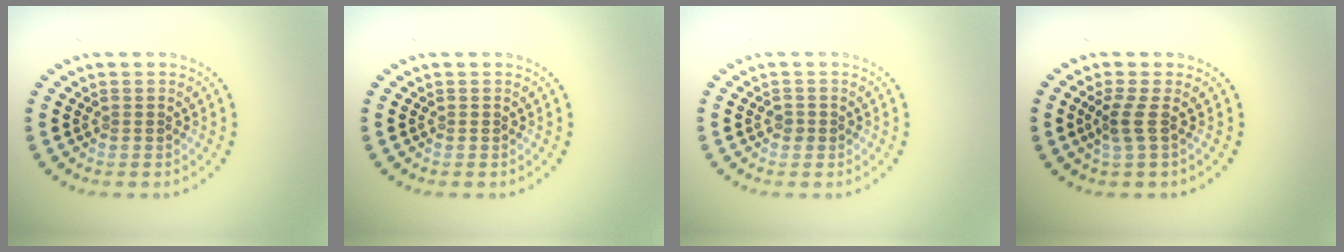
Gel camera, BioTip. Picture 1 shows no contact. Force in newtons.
{"total": 0.0}
{"total": 0.9, "press": 0.9, "slide": 0.1}
{"total": 1.9, "press": 1.3, "slide": 1.4}